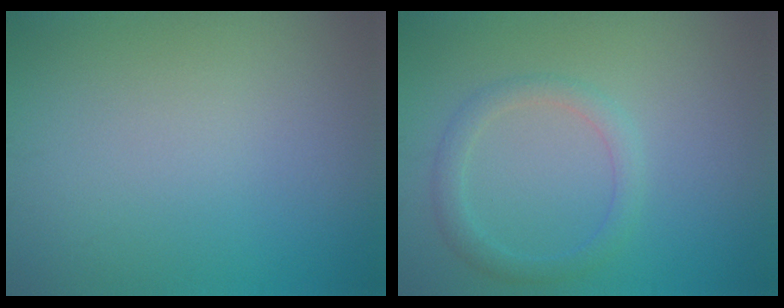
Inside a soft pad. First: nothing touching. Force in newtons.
{"total": 2.2, "press": 2.2, "slide": 0.1}